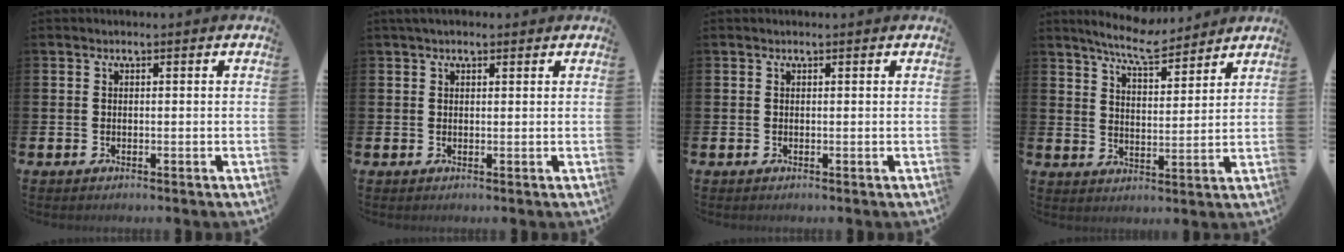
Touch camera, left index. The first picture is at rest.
{"total": 1.8, "force": [1.4, 0.7, 0.8], "torque": [-0.015, 0.008, 0.025]}
{"total": 0.0}
{"total": 7.6, "force": [7.1, 1.0, 2.5], "torque": [-0.066, -0.031, 0.127]}